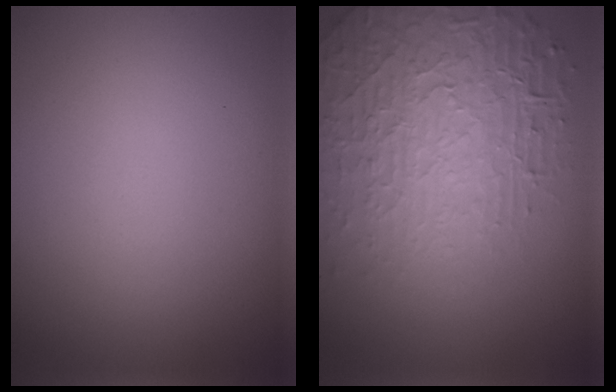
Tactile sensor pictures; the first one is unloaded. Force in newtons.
{"total": 7.2, "press": 5.3, "slide": 4.8}